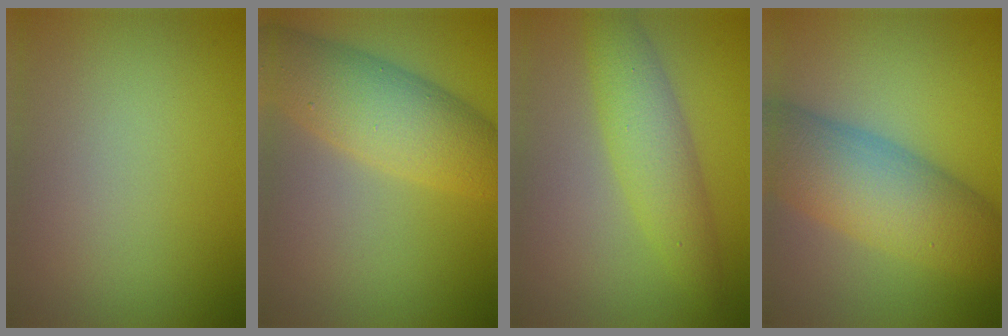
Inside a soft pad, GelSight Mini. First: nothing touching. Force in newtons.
{"total": 7.1, "press": 7.1, "slide": 0.2}
{"total": 4.3, "press": 4.3, "slide": 0.1}
{"total": 9.0, "press": 9.0, "slide": 0.2}